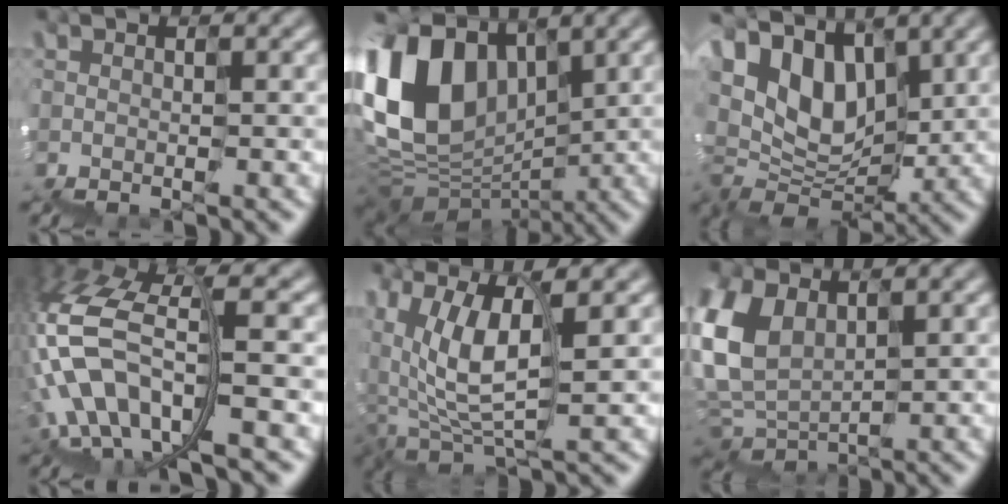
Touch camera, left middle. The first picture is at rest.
{"total": 9.1, "force": [3.7, 7.1, 4.5], "torque": [-0.114, 0.027, 0.059]}
{"total": 6.8, "force": [3.5, 4.5, 3.7], "torque": [-0.063, 0.032, 0.048]}
{"total": 8.3, "force": [-2.2, 3.8, 7.1], "torque": [-0.164, 0.018, -0.046]}
{"total": 5.5, "force": [2.8, 2.9, 3.7], "torque": [-0.091, 0.011, 0.051]}
{"total": 3.7, "force": [1.8, 3.0, 1.3], "torque": [-0.058, 0.018, 0.031]}